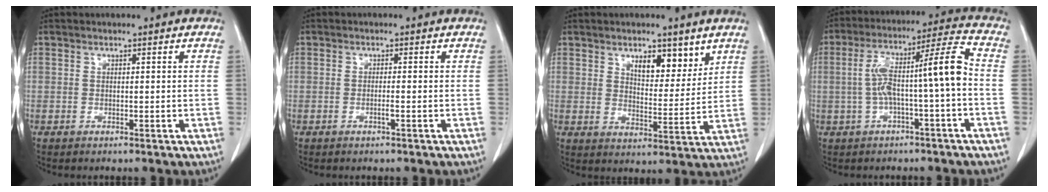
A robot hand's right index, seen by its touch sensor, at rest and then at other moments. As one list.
[{"total": 1.2, "force": [-0.5, -0.1, 1.1], "torque": [-0.023, -0.001, -0.008]}, {"total": 6.6, "force": [4.2, 2.8, 4.2], "torque": [-0.059, -0.008, 0.067]}, {"total": 11.4, "force": [-1.1, 0.4, 11.3], "torque": [-0.200, 0.042, -0.019]}]